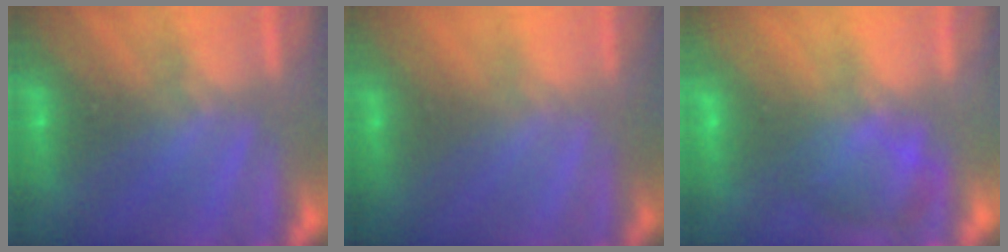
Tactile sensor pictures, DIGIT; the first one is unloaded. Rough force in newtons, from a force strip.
{"total": 2.3}
{"total": 2.9}